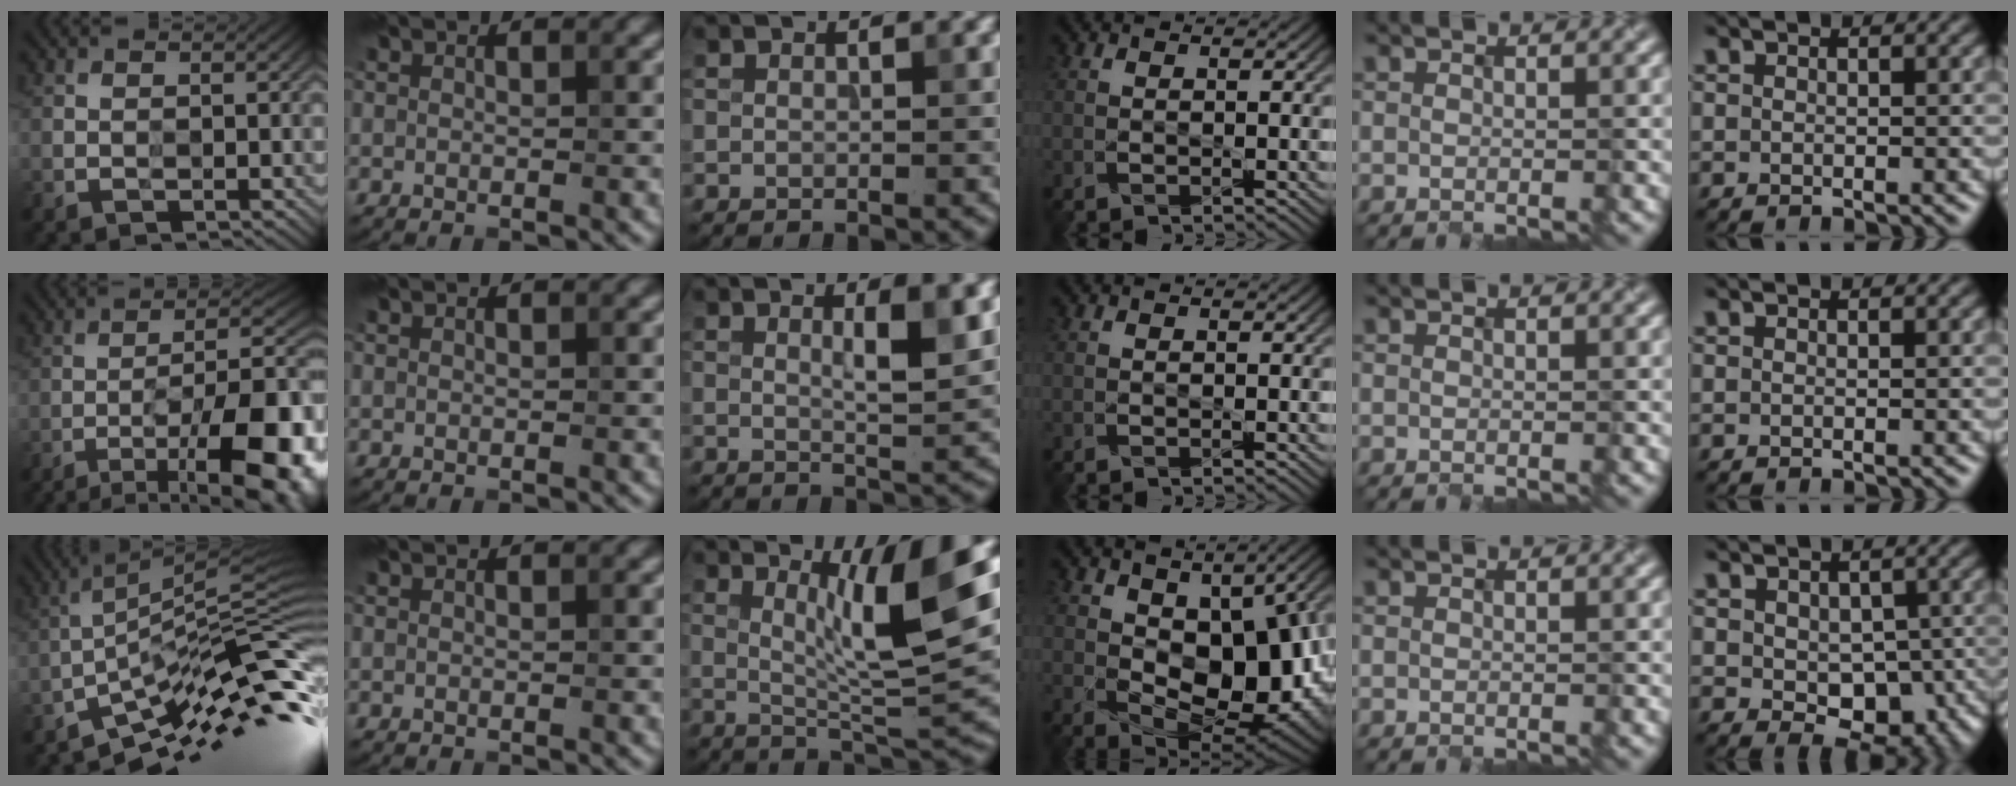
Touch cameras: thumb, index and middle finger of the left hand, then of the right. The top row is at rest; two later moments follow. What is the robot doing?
{"motion": "insert", "object": "connector and pipe"}